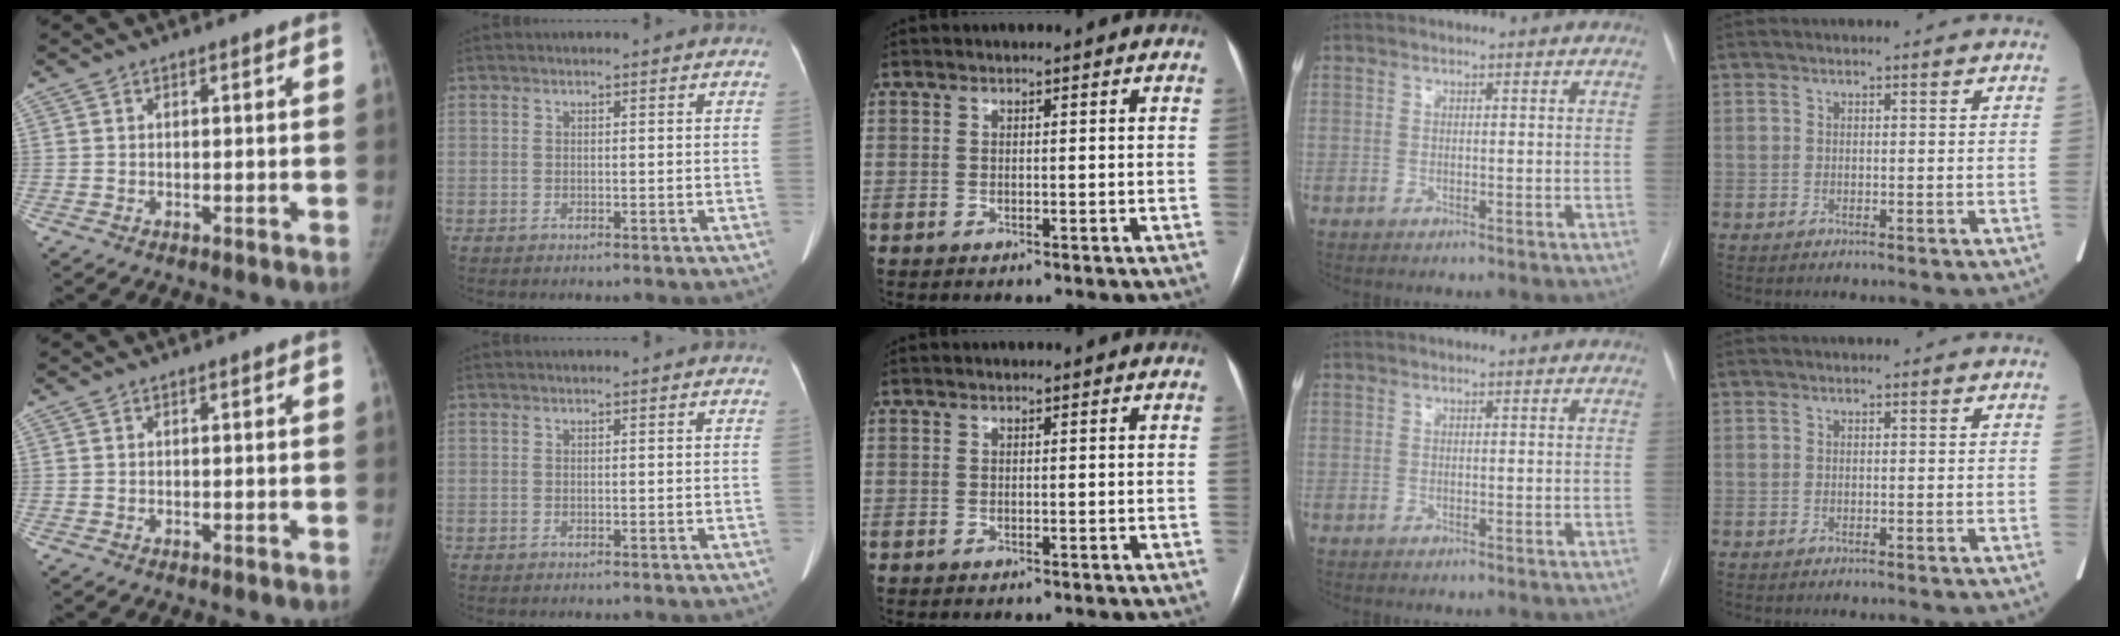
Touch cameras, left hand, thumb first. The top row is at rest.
{}